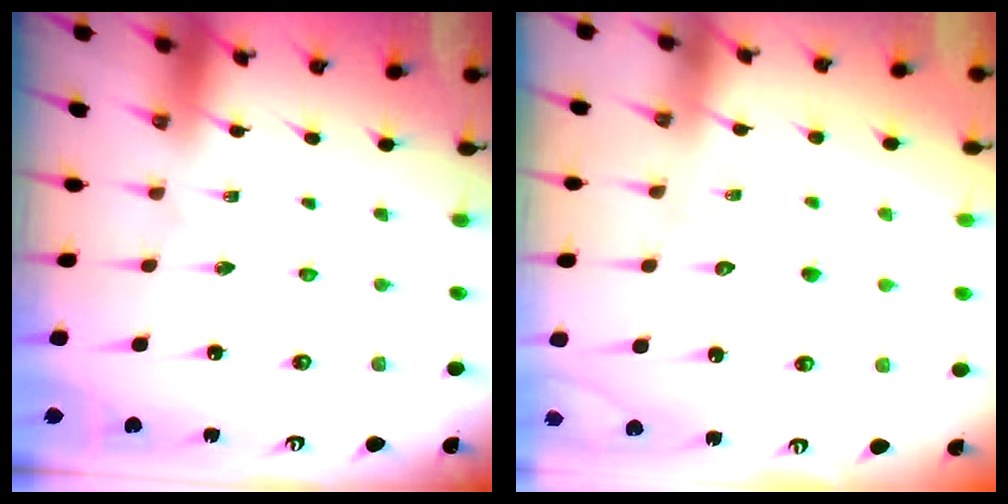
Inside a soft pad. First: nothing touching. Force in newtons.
{"total": 4.7, "press": 4.7, "slide": 0.5}